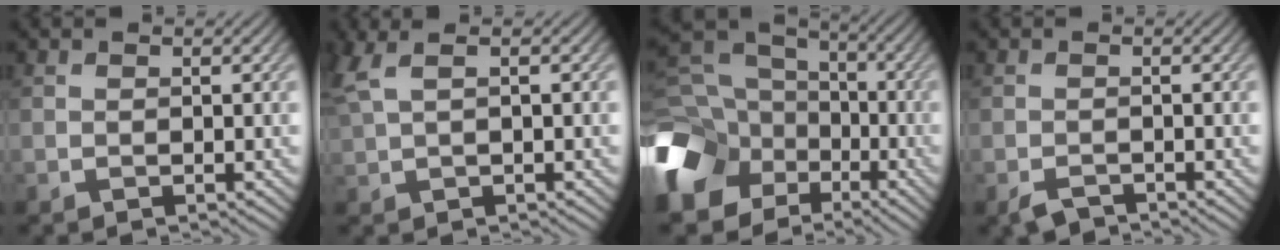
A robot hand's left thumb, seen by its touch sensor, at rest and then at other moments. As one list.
[{"total": 3.8, "force": [1.5, 1.2, 3.3], "torque": [-0.083, 0.018, 0.033]}, {"total": 18.2, "force": [-7.1, 14.3, 8.7], "torque": [-0.261, -0.038, -0.125]}, {"total": 1.8, "force": [-1.4, 0.6, 0.8], "torque": [-0.019, -0.003, -0.030]}]